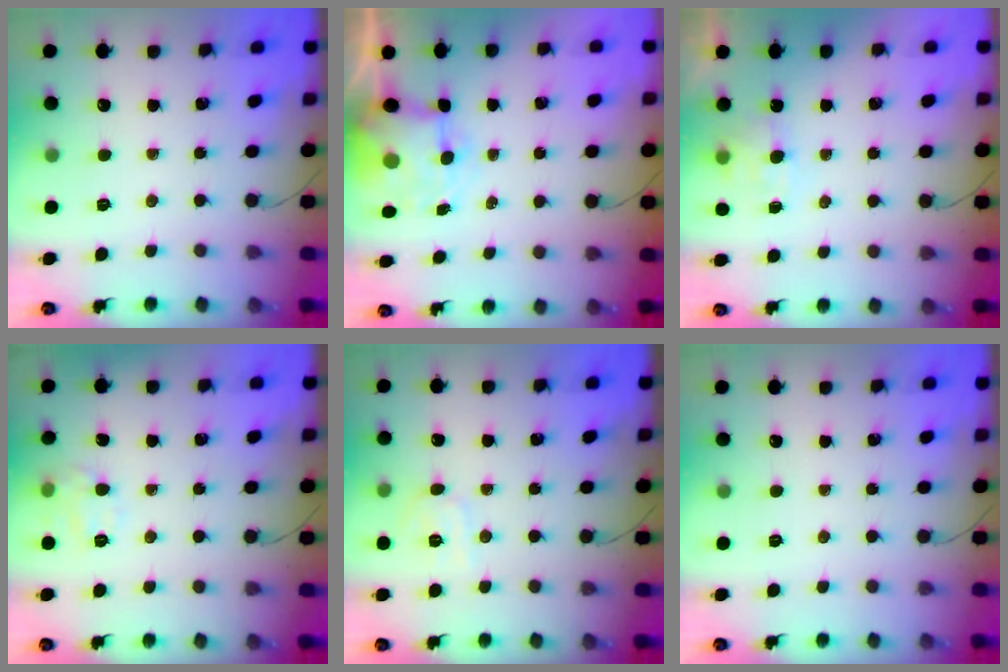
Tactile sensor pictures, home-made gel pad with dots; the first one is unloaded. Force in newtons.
{"total": 7.0, "press": 6.9, "slide": 1.0}
{"total": 4.4, "press": 4.1, "slide": 1.5}
{"total": 8.2, "press": 8.2, "slide": 1.0}
{"total": 5.5, "press": 5.2, "slide": 1.5}
{"total": 0.0}